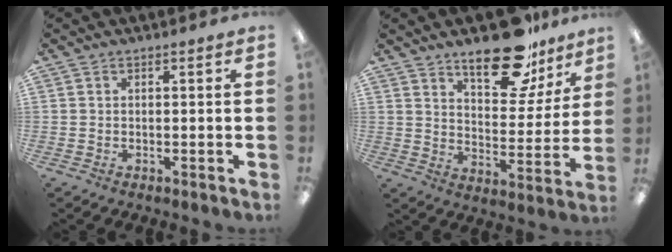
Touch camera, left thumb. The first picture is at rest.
{"total": 17.7, "force": [13.1, 7.2, 9.4], "torque": [-0.119, -0.085, 0.220]}